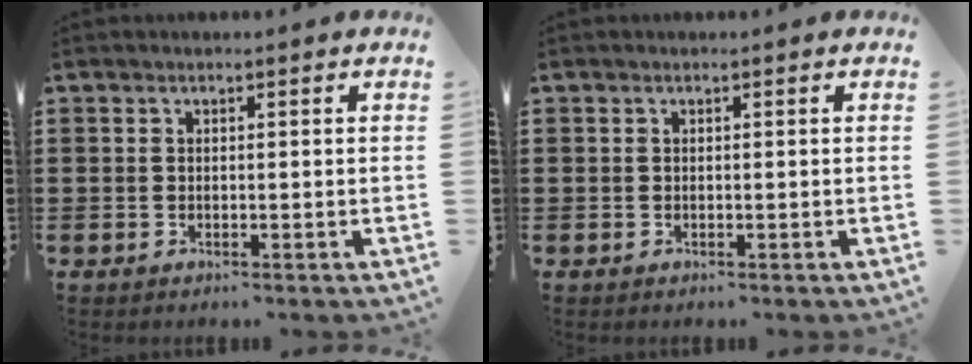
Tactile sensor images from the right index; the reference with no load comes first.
{"total": 0.0}